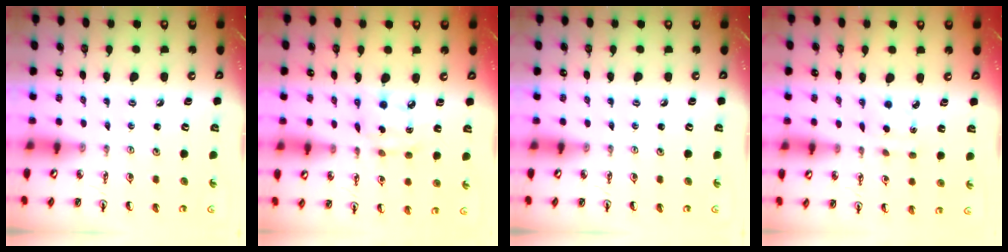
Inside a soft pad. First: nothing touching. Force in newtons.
{"total": 6.8, "press": 6.8, "slide": 0.4}
{"total": 0.0}
{"total": 2.7, "press": 2.6, "slide": 0.4}